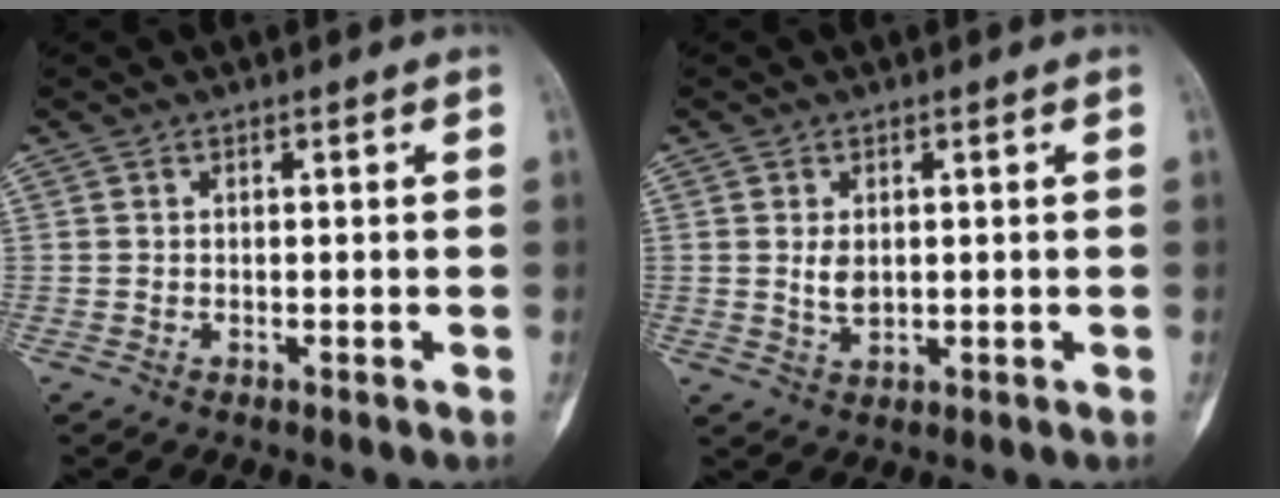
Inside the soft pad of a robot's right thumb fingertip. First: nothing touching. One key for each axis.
{"total": 3.0, "fx": 0.5, "fy": 1.9, "fz": 2.3, "tx": -0.036, "ty": -0.007, "tz": 0.015}